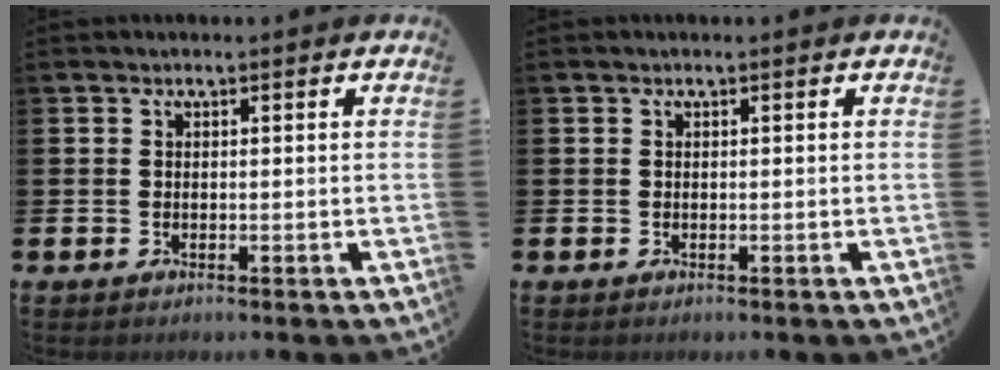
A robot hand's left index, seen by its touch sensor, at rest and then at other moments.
{"total": 0.0}